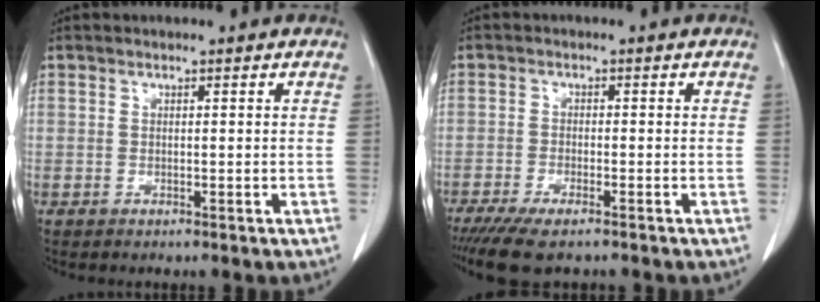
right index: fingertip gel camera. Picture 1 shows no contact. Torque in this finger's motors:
{"motor_torque": [0.81, -0.74, 0.39, 0.09]}